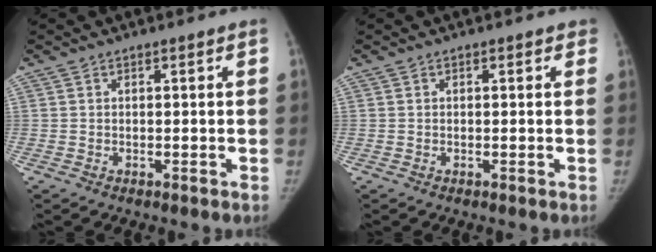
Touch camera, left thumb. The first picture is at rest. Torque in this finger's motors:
{"motor_torque": [-0.80, -0.03, -0.35, 0.51, -0.10]}